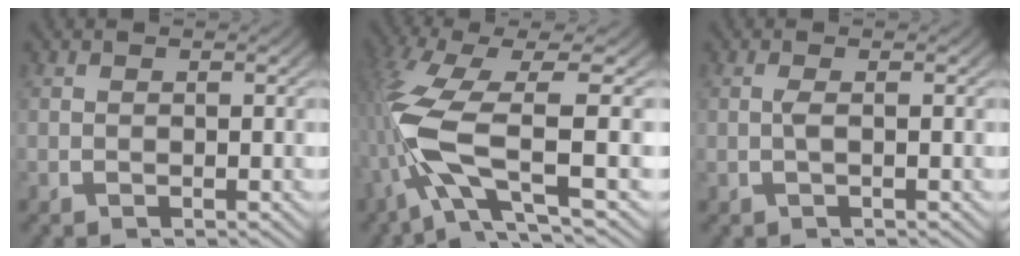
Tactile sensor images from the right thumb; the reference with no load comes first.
{"total": 9.6, "force": [-1.2, 4.3, 8.4], "torque": [-0.208, -0.024, -0.005]}
{"total": 1.0, "force": [0.0, 0.0, 1.0], "torque": [-0.026, -0.001, 0.002]}